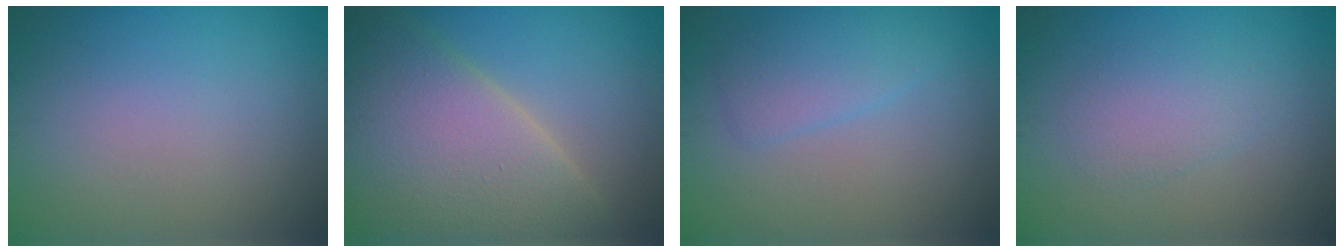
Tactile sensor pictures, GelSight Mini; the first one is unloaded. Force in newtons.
{"total": 10.6, "press": 10.6, "slide": 0.7}
{"total": 2.6, "press": 2.6, "slide": 0.1}
{"total": 2.2, "press": 2.2, "slide": 0.1}